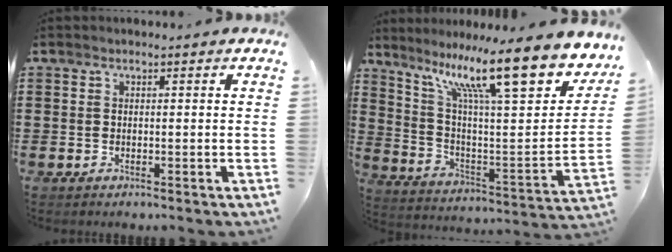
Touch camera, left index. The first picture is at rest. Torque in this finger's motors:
{"motor_torque": [1.08, -1.06, 1.05, 0.21]}